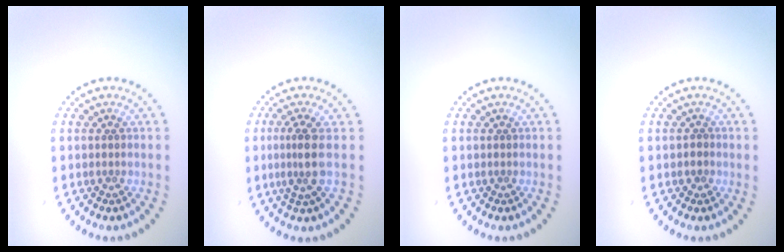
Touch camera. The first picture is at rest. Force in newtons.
{"total": 2.6, "press": 1.9, "slide": 1.7}
{"total": 0.0}
{"total": 0.5, "press": 0.4, "slide": 0.4}